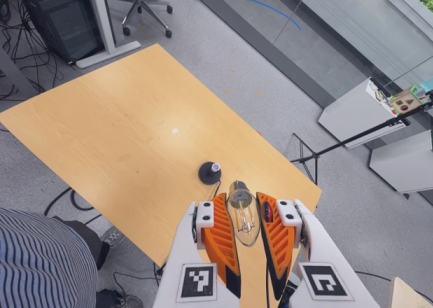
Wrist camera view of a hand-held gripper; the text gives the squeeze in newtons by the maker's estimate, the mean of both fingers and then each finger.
{"total": 23.0, "left": 26.2, "right": 19.8}